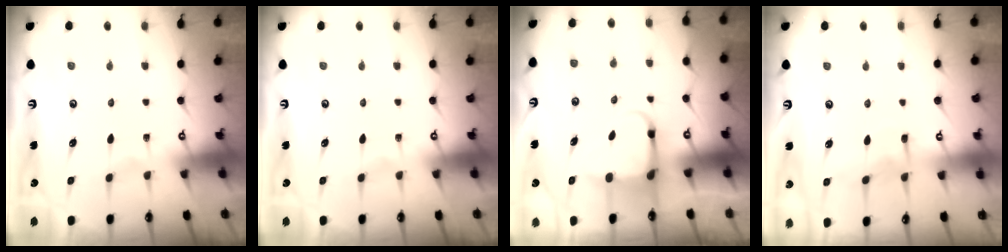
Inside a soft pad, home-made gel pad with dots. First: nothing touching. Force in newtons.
{"total": 0.0}
{"total": 3.9, "press": 3.8, "slide": 0.9}
{"total": 8.1, "press": 8.1, "slide": 0.6}